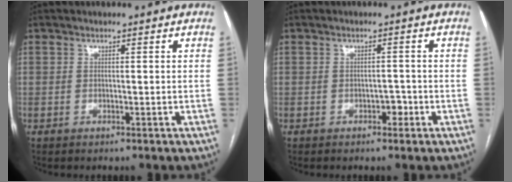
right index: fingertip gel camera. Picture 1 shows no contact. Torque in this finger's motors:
{"motor_torque": [0.05, 0.00, -0.01, 0.00]}